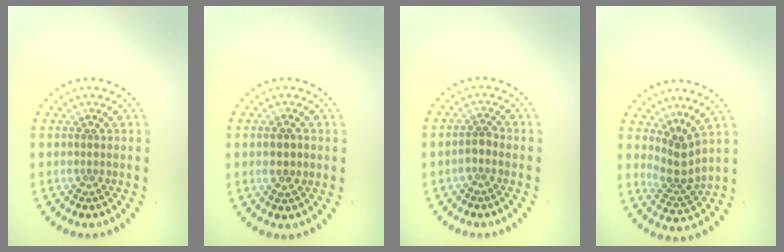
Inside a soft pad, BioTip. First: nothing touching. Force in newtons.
{"total": 1.5, "press": 1.5, "slide": 0.2}
{"total": 1.3, "press": 1.1, "slide": 0.7}
{"total": 3.0, "press": 2.1, "slide": 2.1}